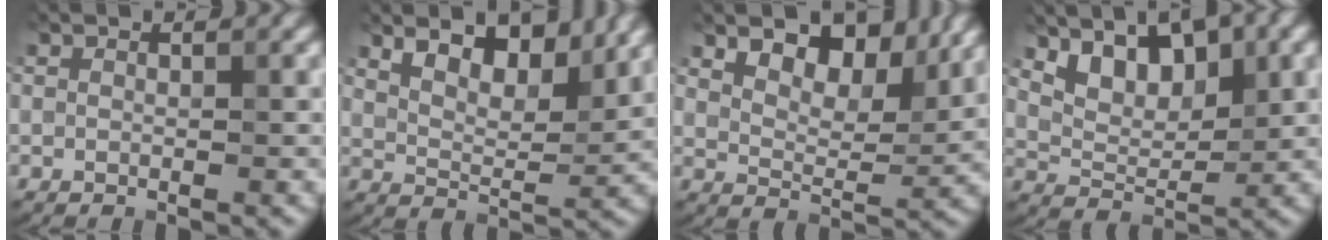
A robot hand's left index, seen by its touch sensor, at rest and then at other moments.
{"total": 6.6, "force": [4.6, 2.5, 4.0], "torque": [-0.070, -0.001, 0.064]}
{"total": 7.4, "force": [4.9, 3.5, 4.4], "torque": [-0.070, -0.001, 0.070]}
{"total": 5.6, "force": [2.7, 3.1, 3.8], "torque": [-0.066, -0.006, 0.044]}